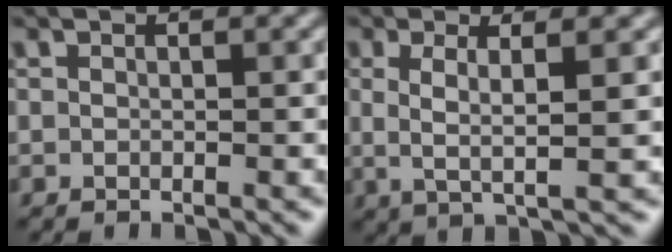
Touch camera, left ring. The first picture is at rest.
{"total": 3.3, "force": [0.5, 0.7, 3.2], "torque": [-0.064, -0.002, 0.009]}